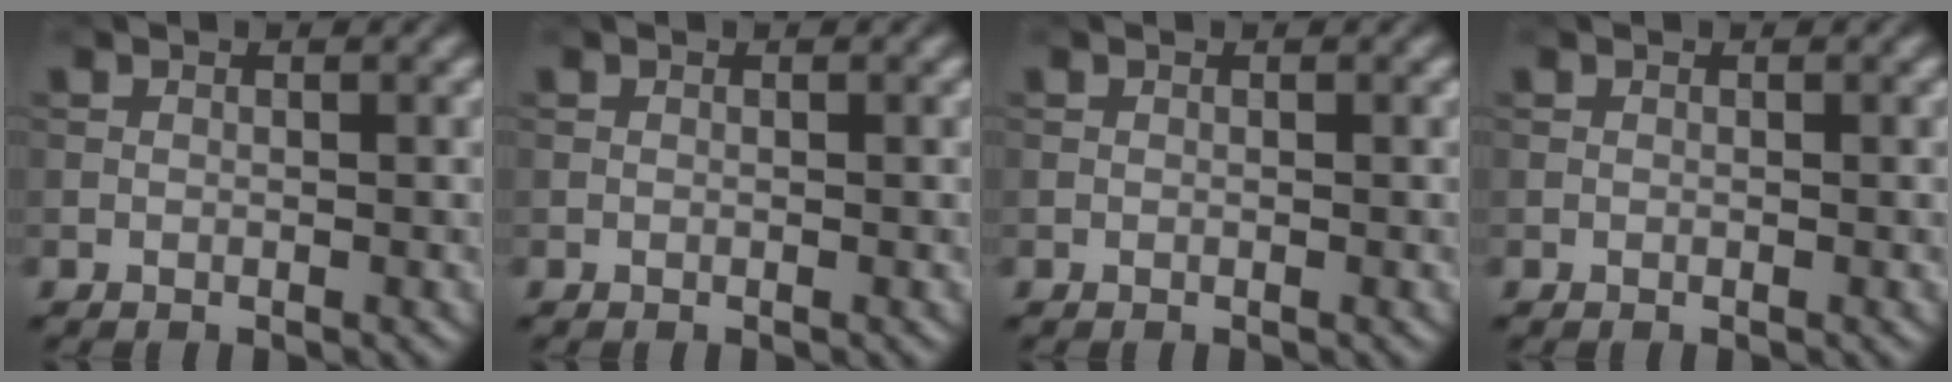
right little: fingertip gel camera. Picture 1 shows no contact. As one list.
[{"total": 0.0}, {"total": 0.0}, {"total": 0.0}]